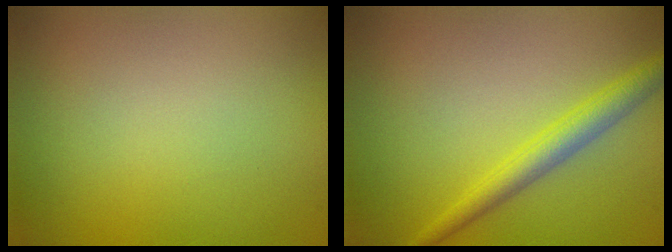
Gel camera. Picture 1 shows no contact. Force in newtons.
{"total": 2.9, "press": 2.9, "slide": 0.1}